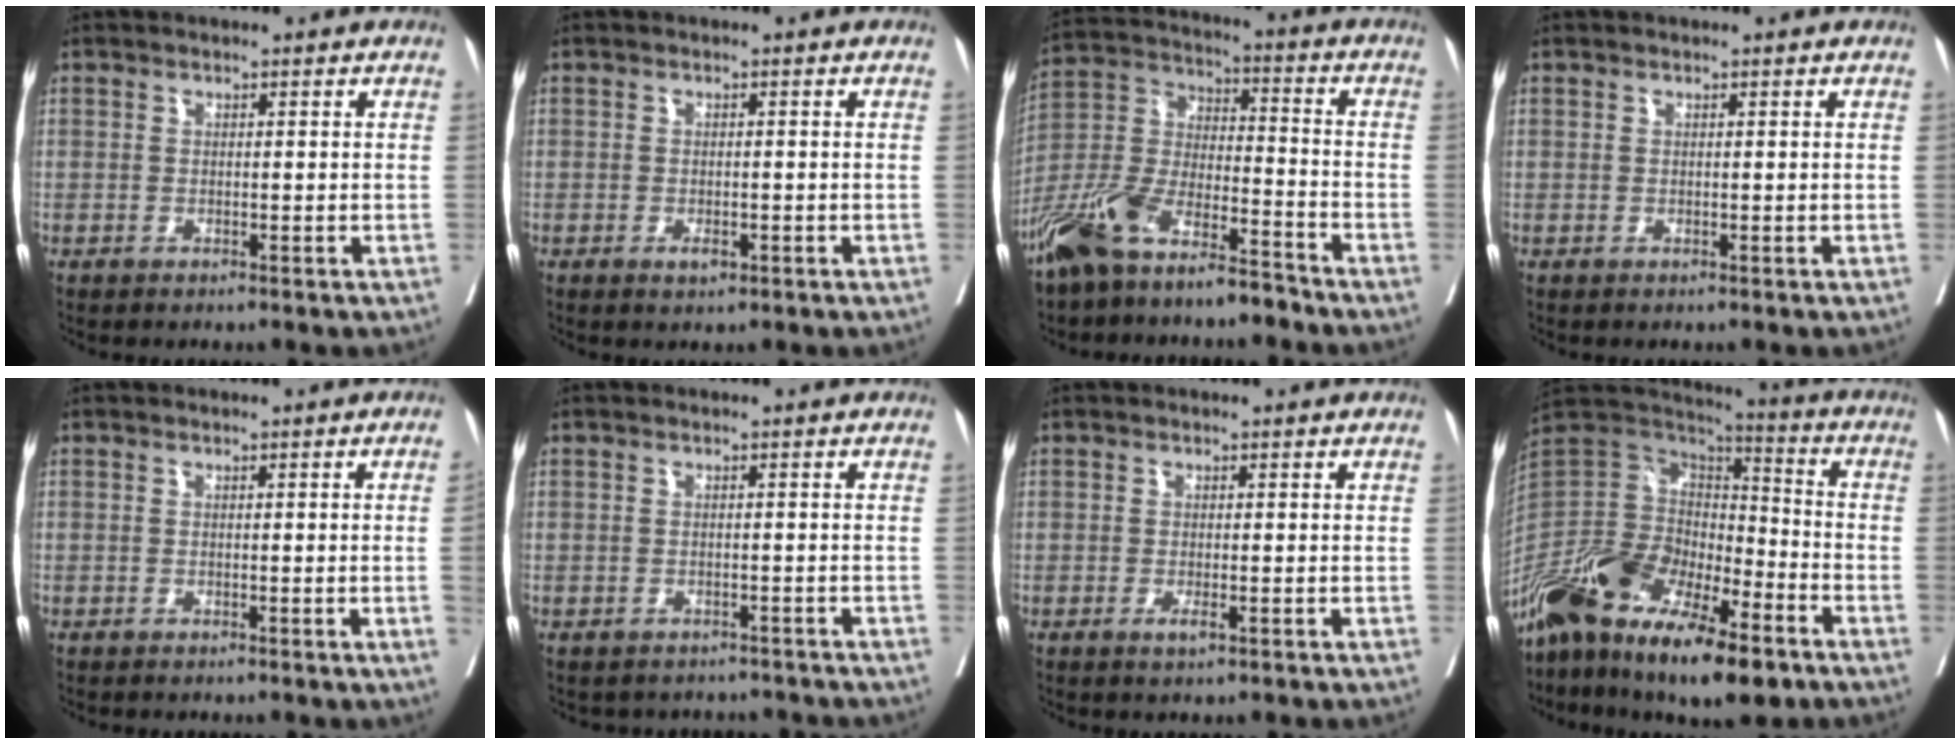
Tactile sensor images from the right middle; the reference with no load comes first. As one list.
[{"total": 1.4, "force": [-0.6, 0.7, 1.0], "torque": [-0.016, -0.001, -0.006]}, {"total": 12.4, "force": [-9.8, 3.4, 6.9], "torque": [-0.147, 0.012, -0.189]}, {"total": 0.0}, {"total": 1.4, "force": [-0.3, -0.5, 1.2], "torque": [-0.012, -0.001, -0.004]}, {"total": 4.9, "force": [-4.5, 1.9, 0.1], "torque": [0.002, 0.005, -0.050]}, {"total": 1.3, "force": [-0.6, 0.3, 1.1], "torque": [-0.020, -0.003, -0.009]}, {"total": 23.1, "force": [-15.1, 8.0, 15.5], "torque": [-0.325, -0.015, -0.278]}]